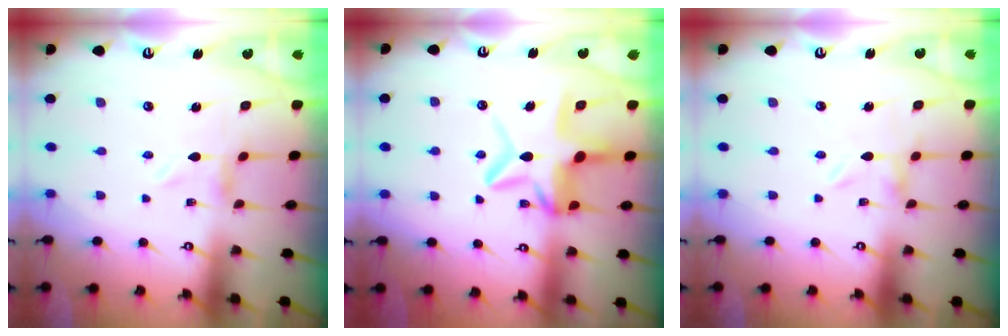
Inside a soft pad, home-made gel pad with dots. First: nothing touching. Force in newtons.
{"total": 11.8, "press": 11.7, "slide": 1.2}
{"total": 0.0}